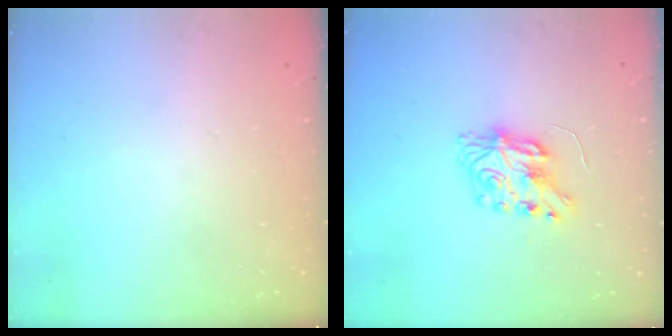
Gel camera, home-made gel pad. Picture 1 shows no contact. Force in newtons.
{"total": 7.9, "press": 7.9, "slide": 0.2}